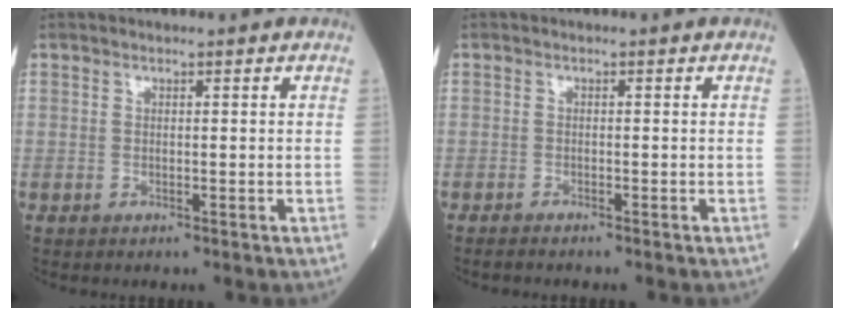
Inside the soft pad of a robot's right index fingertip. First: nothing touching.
{"total": 1.2, "force": [-1.2, -0.1, 0.4], "torque": [-0.013, -0.002, -0.020]}